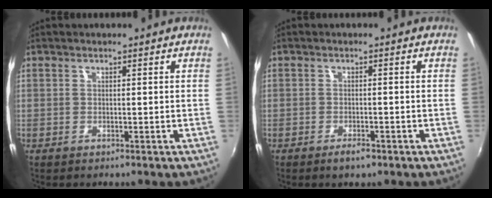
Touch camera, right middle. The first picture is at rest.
{"total": 2.3, "force": [-1.6, 0.8, 1.4], "torque": [-0.030, -0.004, -0.028]}